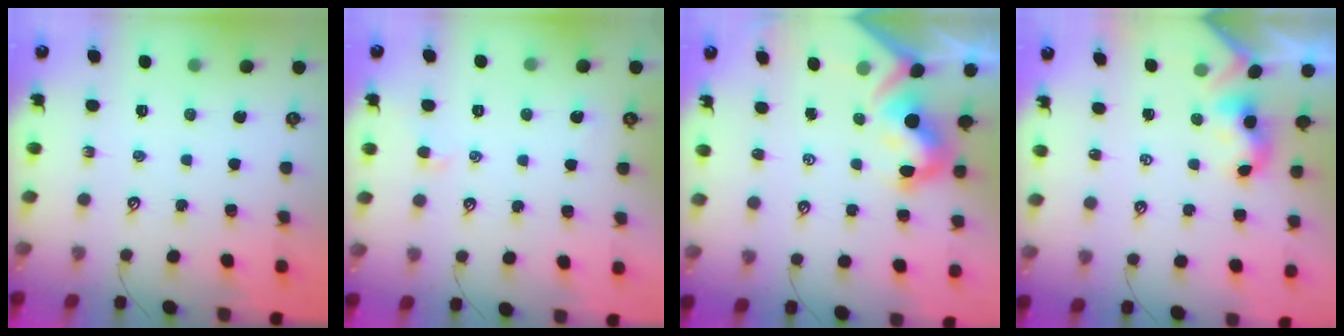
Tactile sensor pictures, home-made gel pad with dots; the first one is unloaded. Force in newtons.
{"total": 0.6, "press": 0.3, "slide": 0.5}
{"total": 9.5, "press": 9.4, "slide": 1.6}
{"total": 2.4, "press": 2.3, "slide": 0.2}